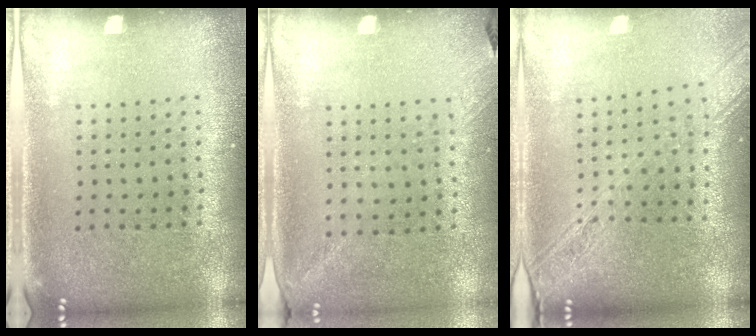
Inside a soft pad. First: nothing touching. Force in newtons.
{"total": 1.3, "press": 1.0, "slide": 0.8}
{"total": 2.2, "press": 1.9, "slide": 1.2}